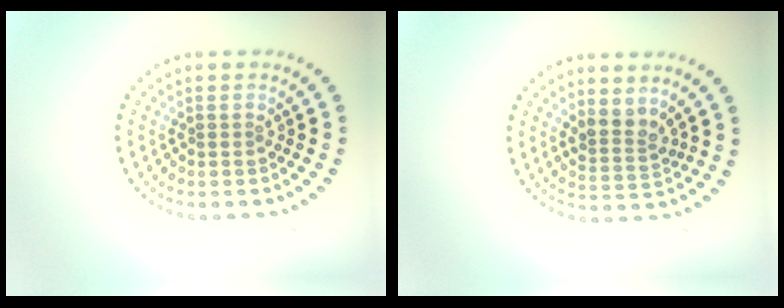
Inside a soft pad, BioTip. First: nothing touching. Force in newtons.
{"total": 2.2, "press": 1.8, "slide": 1.3}